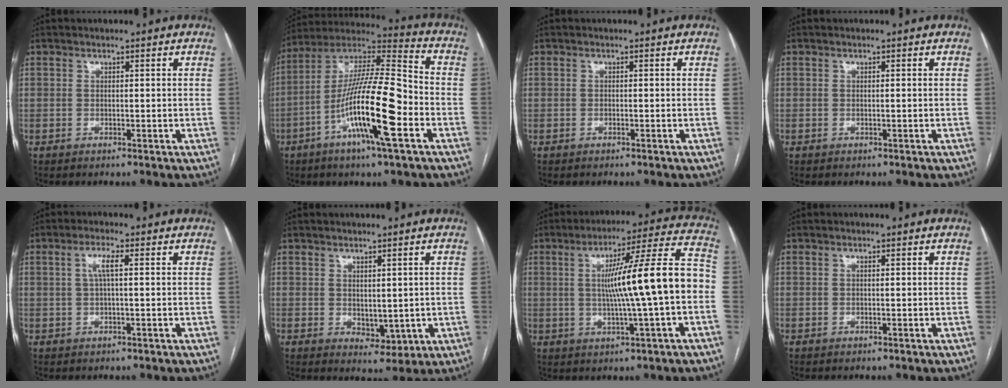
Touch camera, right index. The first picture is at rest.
{"total": 18.3, "force": [-6.3, 1.8, 17.1], "torque": [-0.325, -0.002, -0.112]}
{"total": 0.0}
{"total": 0.0}
{"total": 3.0, "force": [0.6, 0.4, 2.9], "torque": [-0.060, 0.008, 0.013]}
{"total": 4.0, "force": [0.0, 2.5, 3.1], "torque": [-0.039, -0.008, 0.017]}
{"total": 15.3, "force": [-0.9, -0.3, 15.3], "torque": [-0.226, 0.021, -0.016]}
{"total": 0.0}